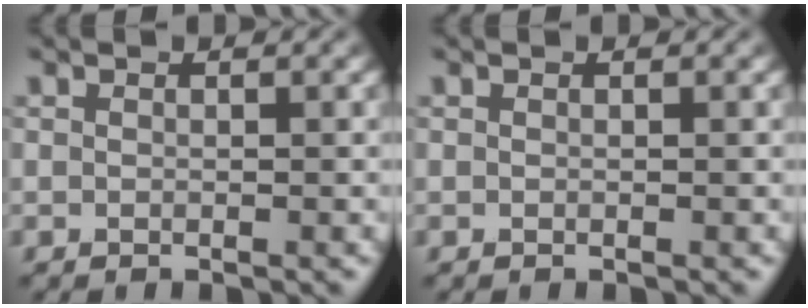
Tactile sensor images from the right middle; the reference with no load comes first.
{"total": 0.0}